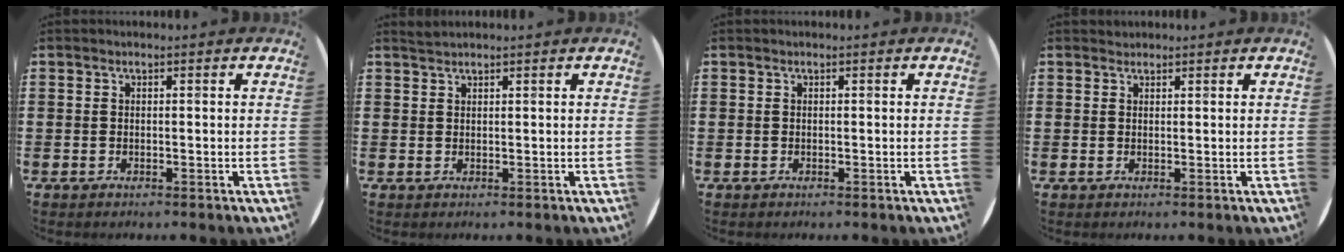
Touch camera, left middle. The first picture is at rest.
{"total": 0.9, "force": [0.9, -0.1, 0.0], "torque": [-0.001, 0.000, 0.017]}
{"total": 0.0}
{"total": 0.7, "force": [0.6, 0.2, -0.1], "torque": [0.003, 0.004, 0.012]}